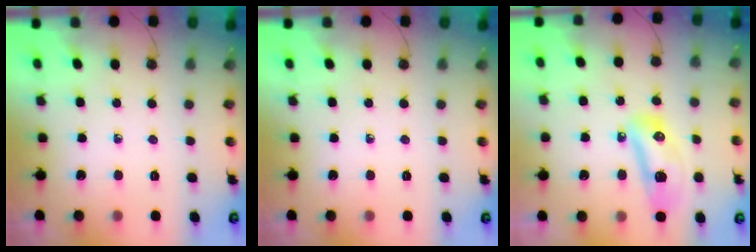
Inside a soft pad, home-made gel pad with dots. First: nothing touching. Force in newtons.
{"total": 0.0}
{"total": 12.8, "press": 12.4, "slide": 3.1}